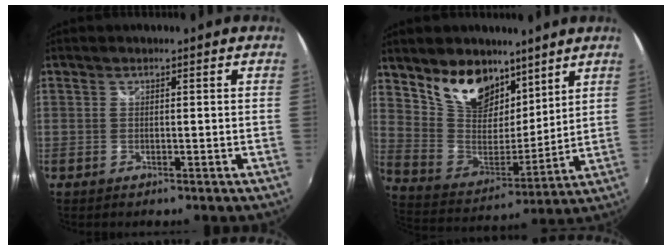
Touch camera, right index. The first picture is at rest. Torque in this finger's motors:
{"motor_torque": [1.07, 1.07, 0.24, 0.07]}